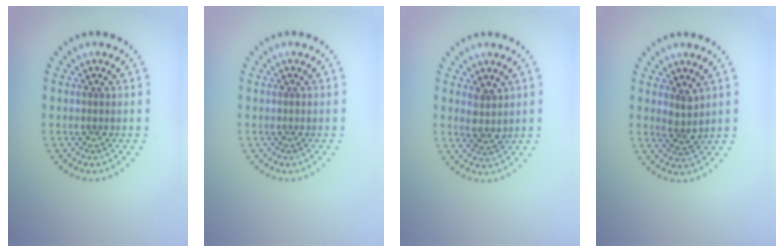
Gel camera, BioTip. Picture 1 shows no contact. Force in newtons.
{"total": 0.0}
{"total": 2.0, "press": 1.8, "slide": 1.0}
{"total": 1.9, "press": 1.5, "slide": 1.1}